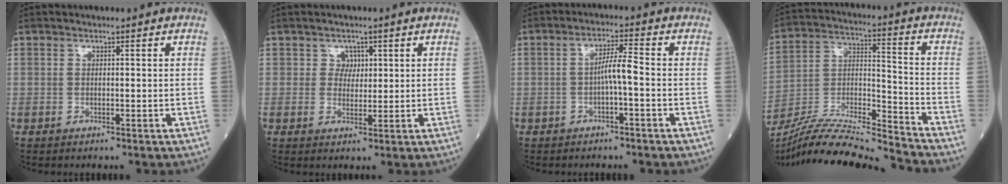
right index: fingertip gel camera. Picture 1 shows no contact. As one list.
[{"total": 2.2, "force": [1.1, 1.8, 0.5], "torque": [-0.001, -0.002, 0.015]}, {"total": 3.6, "force": [-0.8, 0.1, 3.5], "torque": [-0.059, 0.011, -0.011]}, {"total": 17.6, "force": [-16.6, -1.3, 5.8], "torque": [-0.106, 0.006, -0.295]}]